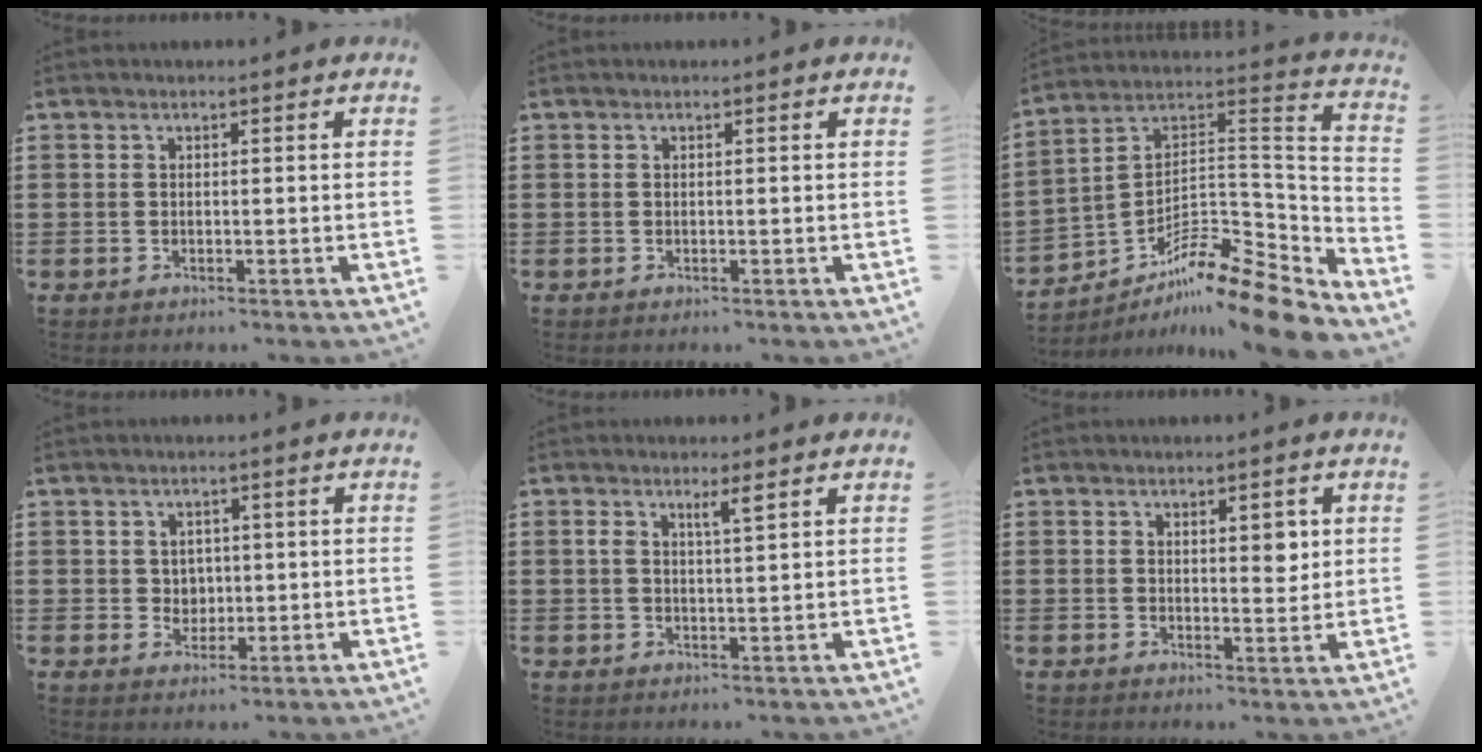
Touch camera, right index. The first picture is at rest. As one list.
[{"total": 0.0}, {"total": 11.4, "force": [-9.6, 2.3, 5.7], "torque": [-0.089, 0.017, -0.186]}, {"total": 2.3, "force": [0.7, 2.1, 0.6], "torque": [-0.013, 0.007, 0.009]}, {"total": 2.4, "force": [1.5, 0.3, 1.9], "torque": [-0.031, -0.002, 0.022]}, {"total": 3.2, "force": [1.3, 1.5, 2.5], "torque": [-0.027, -0.003, 0.016]}]